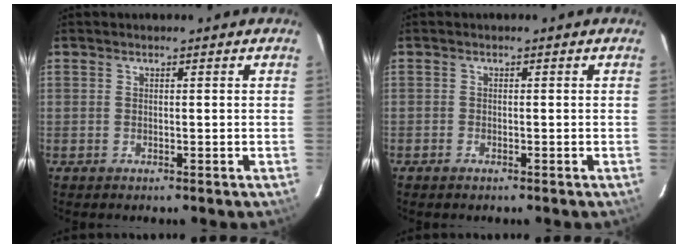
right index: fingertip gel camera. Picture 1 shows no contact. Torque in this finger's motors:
{"motor_torque": [0.26, -0.18, -0.06, -0.02]}